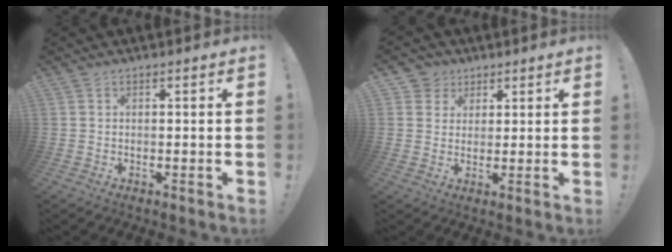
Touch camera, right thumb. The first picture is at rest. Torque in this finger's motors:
{"motor_torque": [0.00, 0.00, 0.00, 0.00, 0.00]}